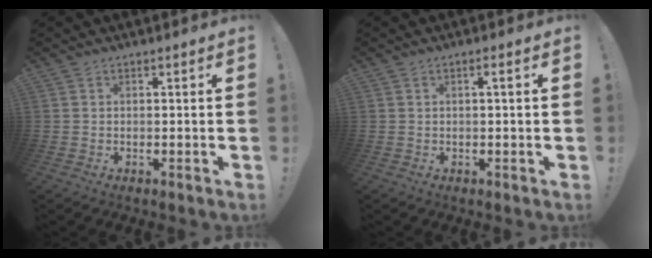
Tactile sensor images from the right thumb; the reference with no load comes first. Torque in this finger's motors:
{"motor_torque": [-0.15, -0.17, -0.06, 0.13, 0.01]}